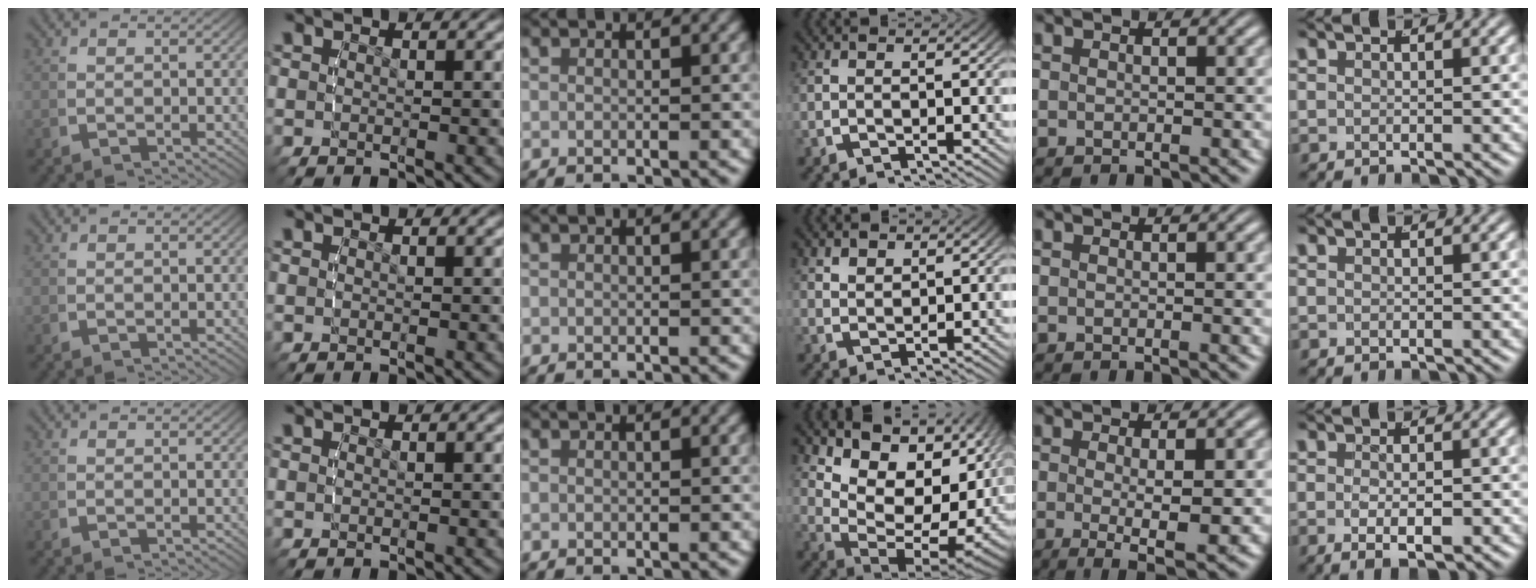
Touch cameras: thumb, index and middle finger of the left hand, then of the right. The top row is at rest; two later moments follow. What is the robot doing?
{"motion": "lift_and_place", "object": "bandage"}